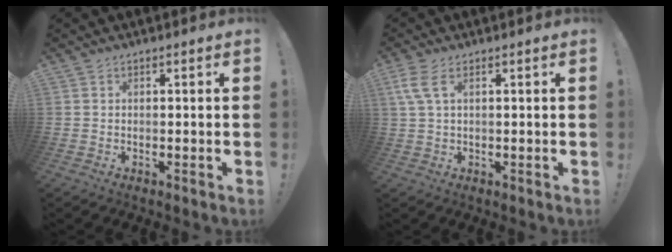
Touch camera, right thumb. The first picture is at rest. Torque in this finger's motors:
{"motor_torque": [0.04, 0.00, 0.30, -0.05, 0.13]}